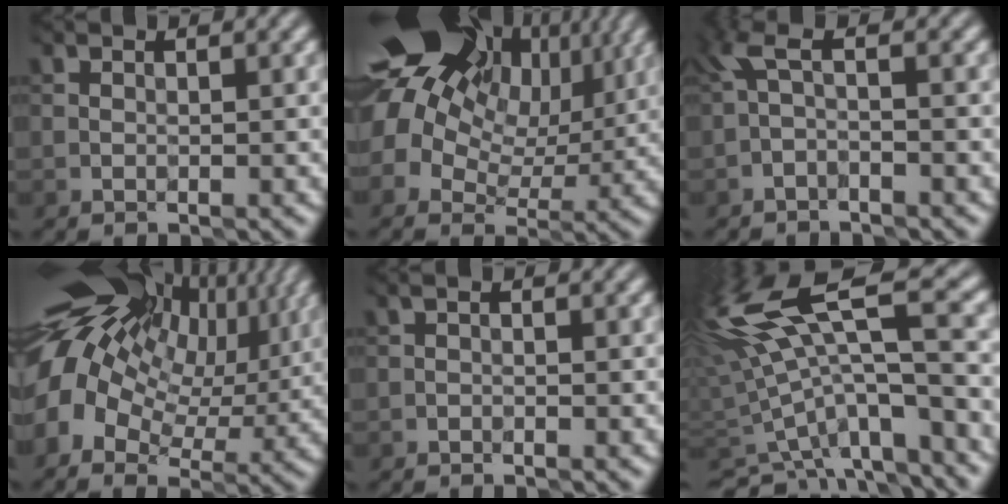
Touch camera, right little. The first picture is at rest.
{"total": 20.7, "force": [7.1, 16.1, 11.0], "torque": [-0.230, 0.044, 0.080]}
{"total": 1.6, "force": [-1.0, 0.2, 1.3], "torque": [-0.033, 0.003, -0.027]}
{"total": 16.3, "force": [3.1, 11.0, 11.6], "torque": [-0.225, 0.012, 0.046]}
{"total": 0.0}
{"total": 11.0, "force": [0.6, 3.6, 10.4], "torque": [-0.203, 0.005, 0.033]}